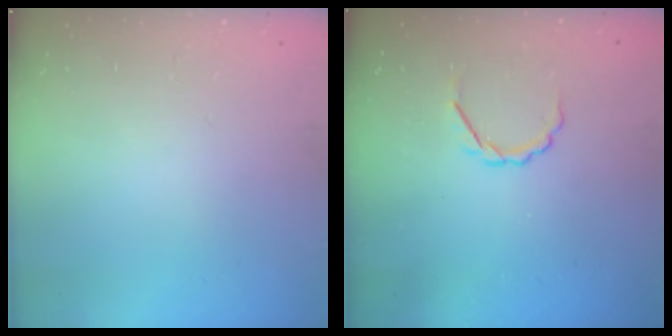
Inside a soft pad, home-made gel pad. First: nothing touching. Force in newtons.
{"total": 4.2, "press": 4.1, "slide": 0.8}